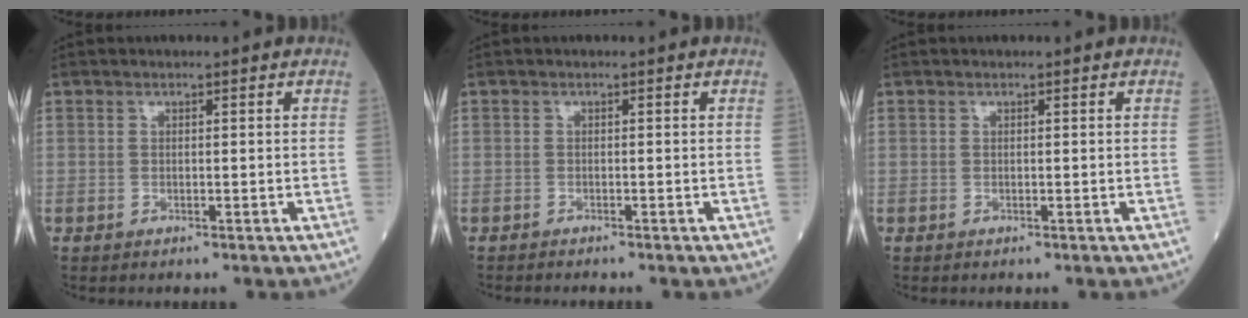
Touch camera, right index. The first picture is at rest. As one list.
[{"total": 0.9, "force": [-0.8, -0.1, 0.3], "torque": [-0.005, 0.000, -0.013]}, {"total": 0.0}]